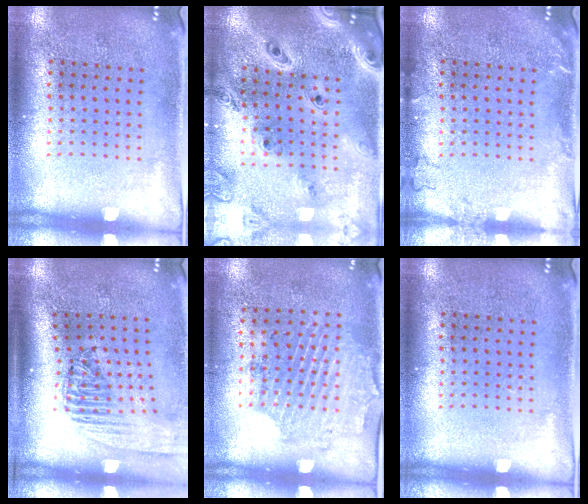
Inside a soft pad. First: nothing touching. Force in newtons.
{"total": 2.5, "press": 2.3, "slide": 1.1}
{"total": 1.3, "press": 1.3, "slide": 0.3}
{"total": 2.4, "press": 1.8, "slide": 1.6}
{"total": 1.7, "press": 1.2, "slide": 1.1}
{"total": 0.0}